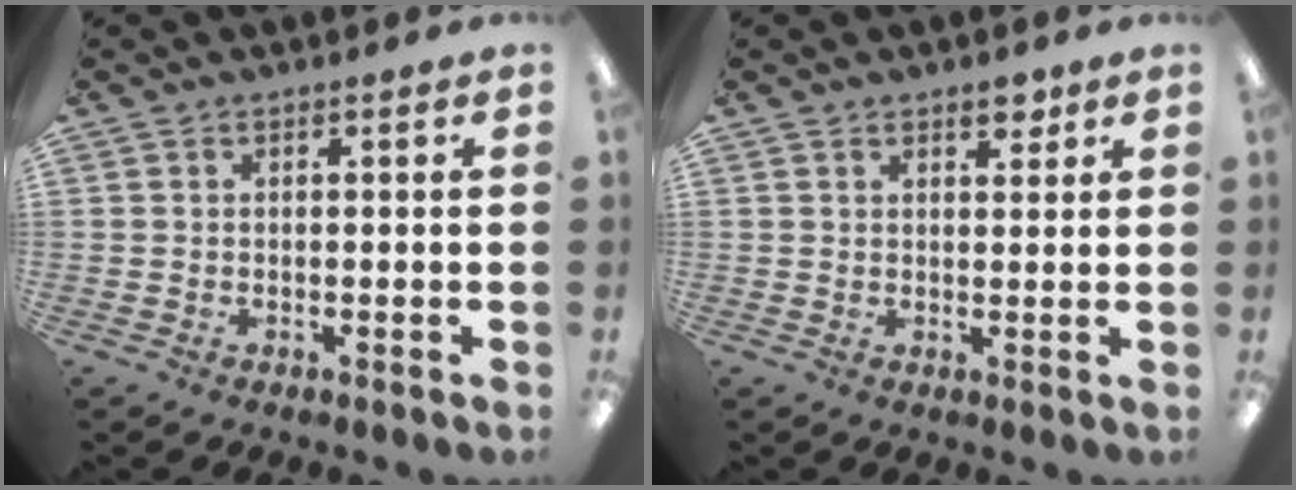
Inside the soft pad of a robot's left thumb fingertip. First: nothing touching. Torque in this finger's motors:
{"motor_torque": [0.47, 0.28, 0.22, -0.22, -0.01]}